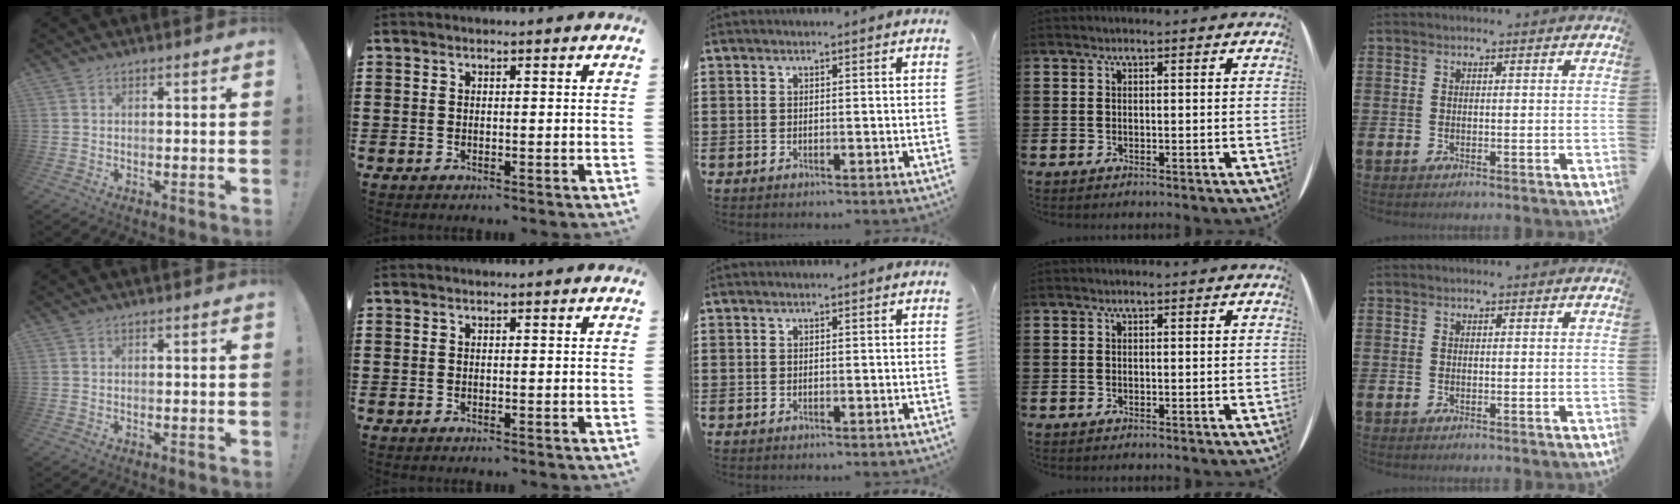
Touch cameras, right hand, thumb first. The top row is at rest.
{}